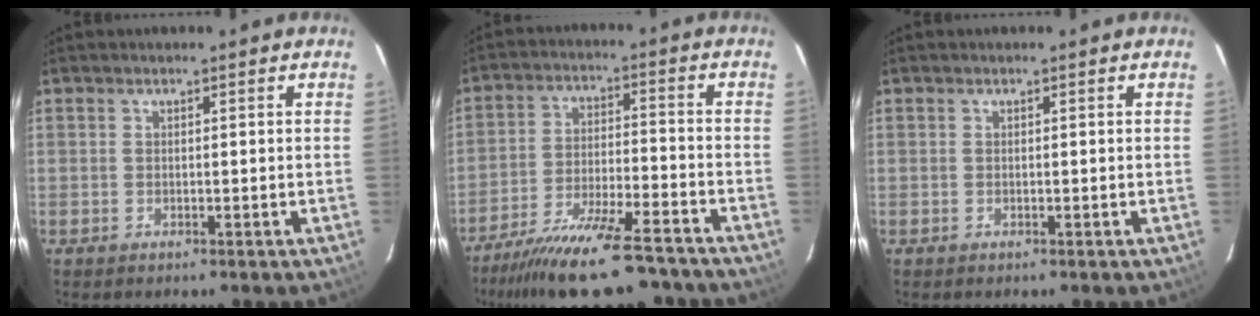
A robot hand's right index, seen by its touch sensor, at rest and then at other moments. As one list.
[{"total": 19.5, "force": [-16.8, 3.6, 9.3], "torque": [-0.183, -0.031, -0.257]}, {"total": 0.0}]